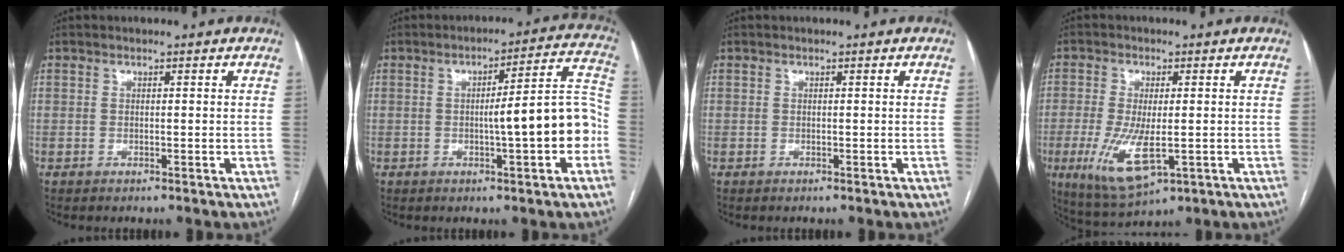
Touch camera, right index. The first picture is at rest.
{"total": 11.2, "force": [-2.3, 1.0, 10.9], "torque": [-0.142, 0.029, -0.033]}
{"total": 0.0}
{"total": 9.4, "force": [-2.3, 3.5, 8.5], "torque": [-0.170, -0.024, -0.031]}